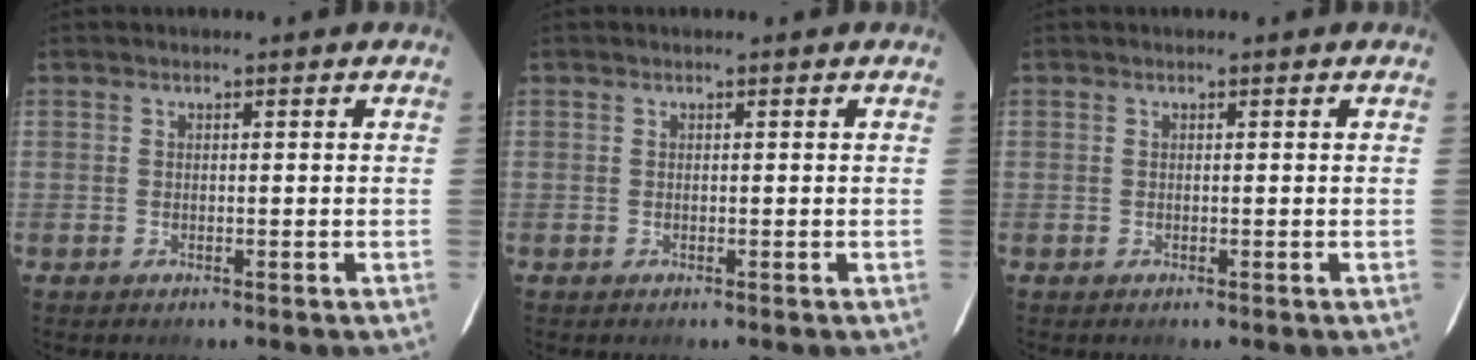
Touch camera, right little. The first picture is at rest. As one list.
[{"total": 0.0}, {"total": 0.0}]